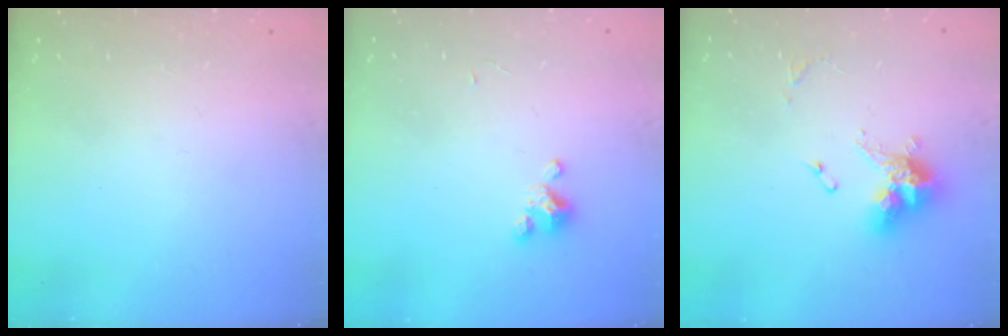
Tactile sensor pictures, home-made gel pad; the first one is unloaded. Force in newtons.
{"total": 2.3, "press": 2.2, "slide": 0.4}
{"total": 11.4, "press": 11.4, "slide": 0.9}